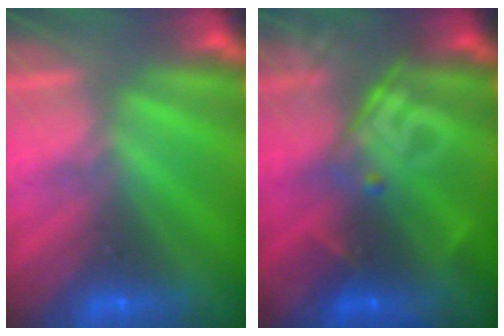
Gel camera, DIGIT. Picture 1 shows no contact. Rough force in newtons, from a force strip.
{"total": 2.5}